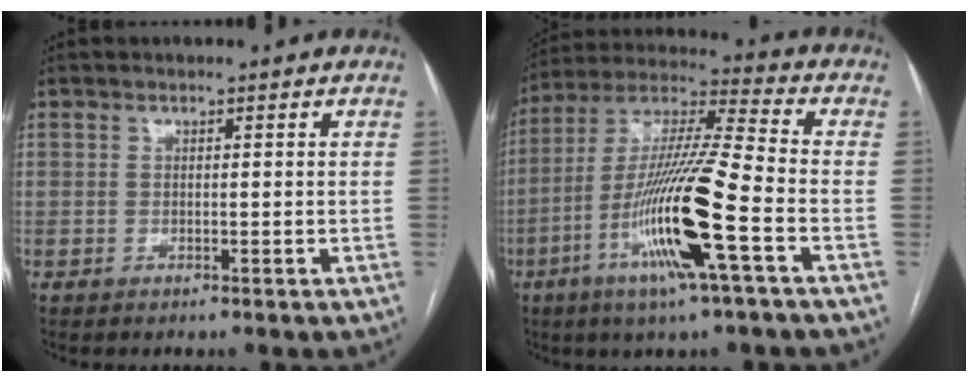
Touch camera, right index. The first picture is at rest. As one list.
[{"total": 17.8, "force": [-6.5, 0.0, 16.6], "torque": [-0.336, -0.015, -0.125]}]